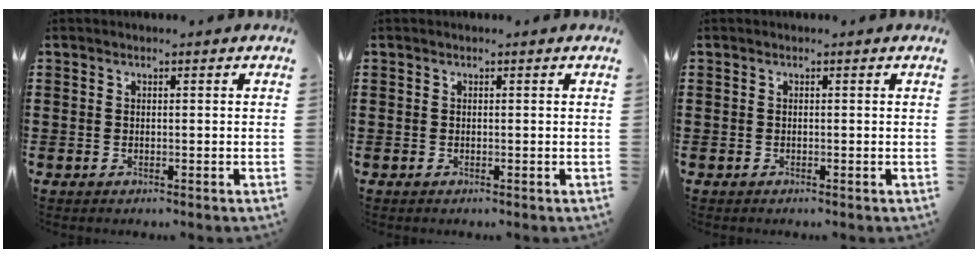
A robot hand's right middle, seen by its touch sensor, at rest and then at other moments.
{"total": 0.0}
{"total": 0.0}